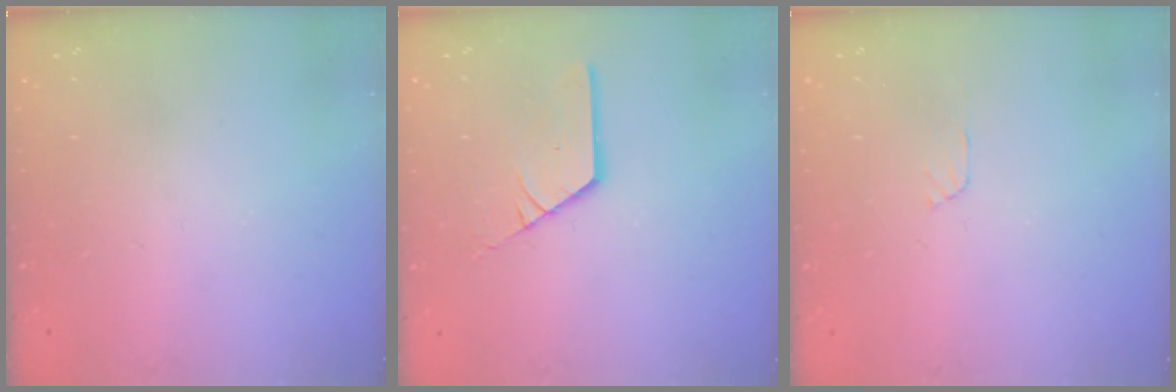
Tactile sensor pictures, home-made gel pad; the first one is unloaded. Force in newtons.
{"total": 2.9, "press": 2.9, "slide": 0.1}
{"total": 4.0, "press": 4.0, "slide": 0.5}